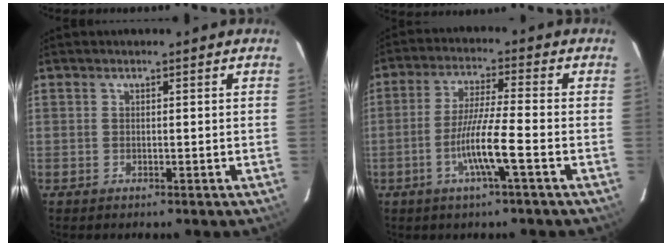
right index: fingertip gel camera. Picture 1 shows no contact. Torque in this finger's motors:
{"motor_torque": [1.33, -0.57, 0.66, 0.17]}